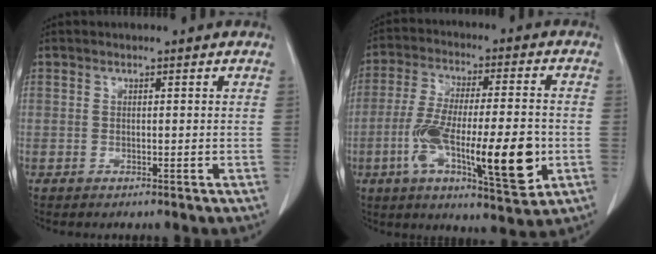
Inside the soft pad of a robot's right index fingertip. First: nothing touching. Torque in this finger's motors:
{"motor_torque": [1.28, -0.86, 0.85, 0.21]}